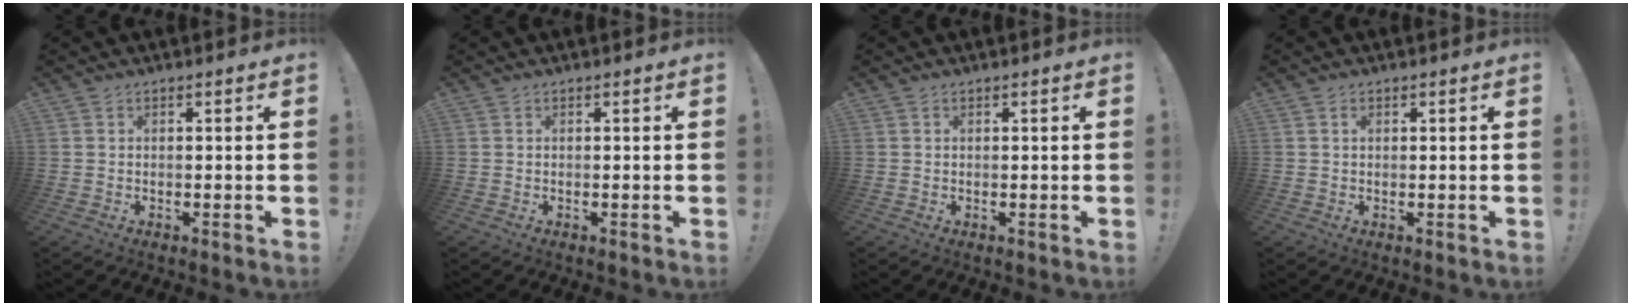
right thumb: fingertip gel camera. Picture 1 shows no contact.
{"total": 0.0}
{"total": 0.0}
{"total": 0.6, "force": [0.1, 0.5, 0.3], "torque": [-0.004, 0.001, 0.002]}